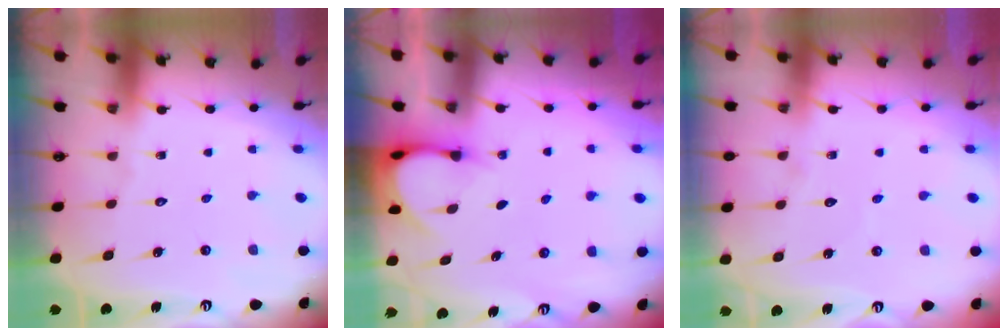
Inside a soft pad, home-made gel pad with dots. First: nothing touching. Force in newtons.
{"total": 3.9, "press": 3.9, "slide": 0.4}
{"total": 2.7, "press": 2.7, "slide": 0.3}